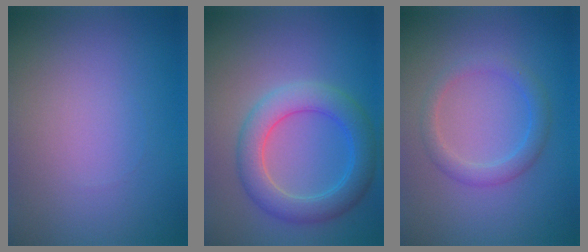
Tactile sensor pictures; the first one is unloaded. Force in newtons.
{"total": 5.0, "press": 5.0, "slide": 0.5}
{"total": 2.3, "press": 2.3, "slide": 0.1}